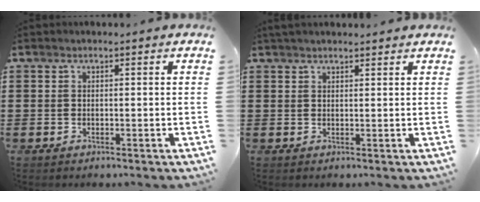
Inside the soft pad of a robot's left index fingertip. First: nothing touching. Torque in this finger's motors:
{"motor_torque": [2.14, 0.00, 0.20, 0.09]}